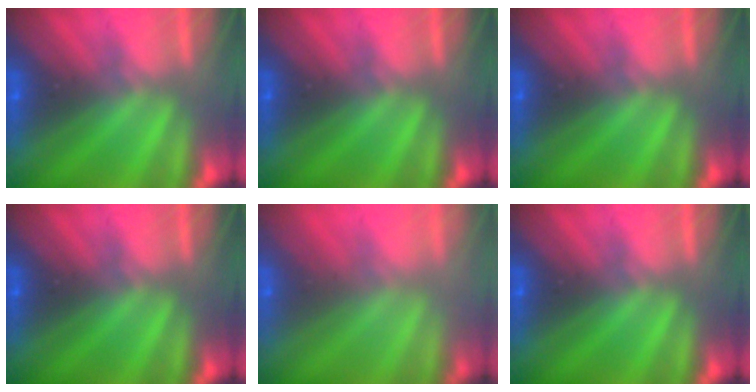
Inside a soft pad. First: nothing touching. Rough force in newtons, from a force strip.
{"total": 0.0}
{"total": 0.0}
{"total": 0.0}
{"total": 2.5}
{"total": 0.0}